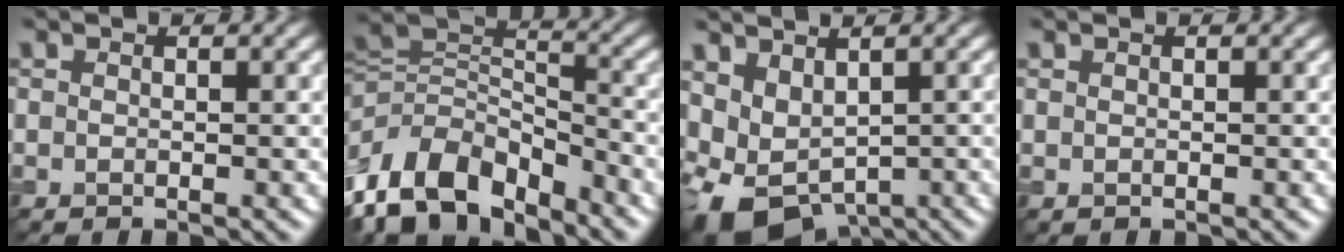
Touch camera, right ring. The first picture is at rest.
{"total": 11.7, "force": [-6.6, 6.8, 7.0], "torque": [-0.131, 0.002, -0.132]}
{"total": 6.7, "force": [-1.2, 4.4, 4.9], "torque": [-0.089, -0.020, -0.006]}
{"total": 0.0}